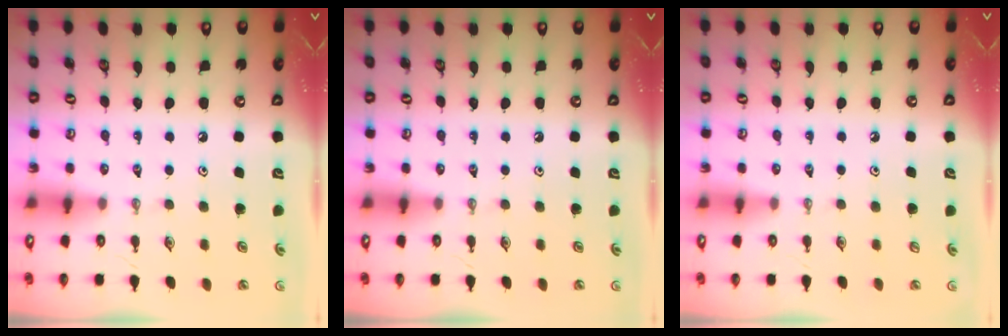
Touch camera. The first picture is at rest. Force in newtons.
{"total": 0.0}
{"total": 1.0, "press": 0.2, "slide": 1.0}